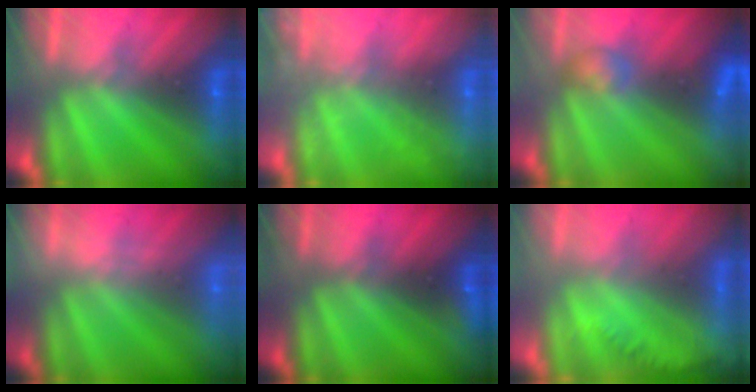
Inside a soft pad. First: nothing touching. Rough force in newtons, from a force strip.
{"total": 2.4}
{"total": 2.9}
{"total": 1.9}
{"total": 1.4}
{"total": 1.3}